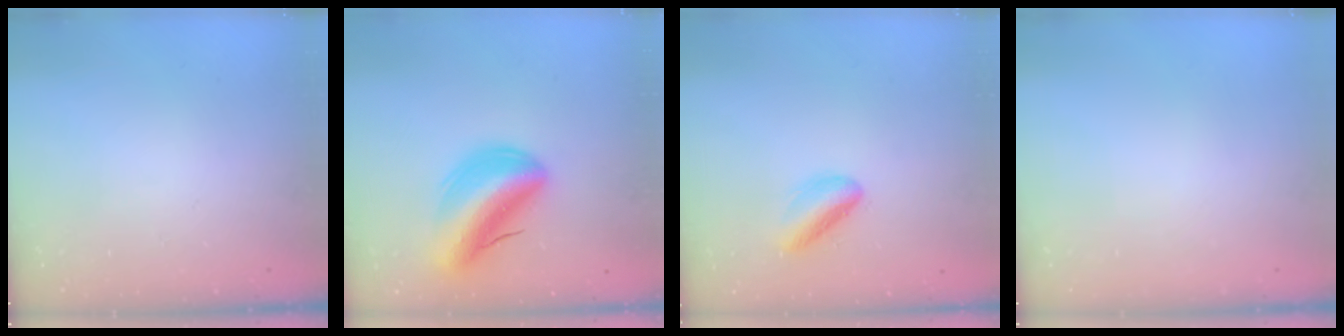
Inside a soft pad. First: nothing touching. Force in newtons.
{"total": 14.1, "press": 13.5, "slide": 4.1}
{"total": 6.8, "press": 6.7, "slide": 1.2}
{"total": 0.0}